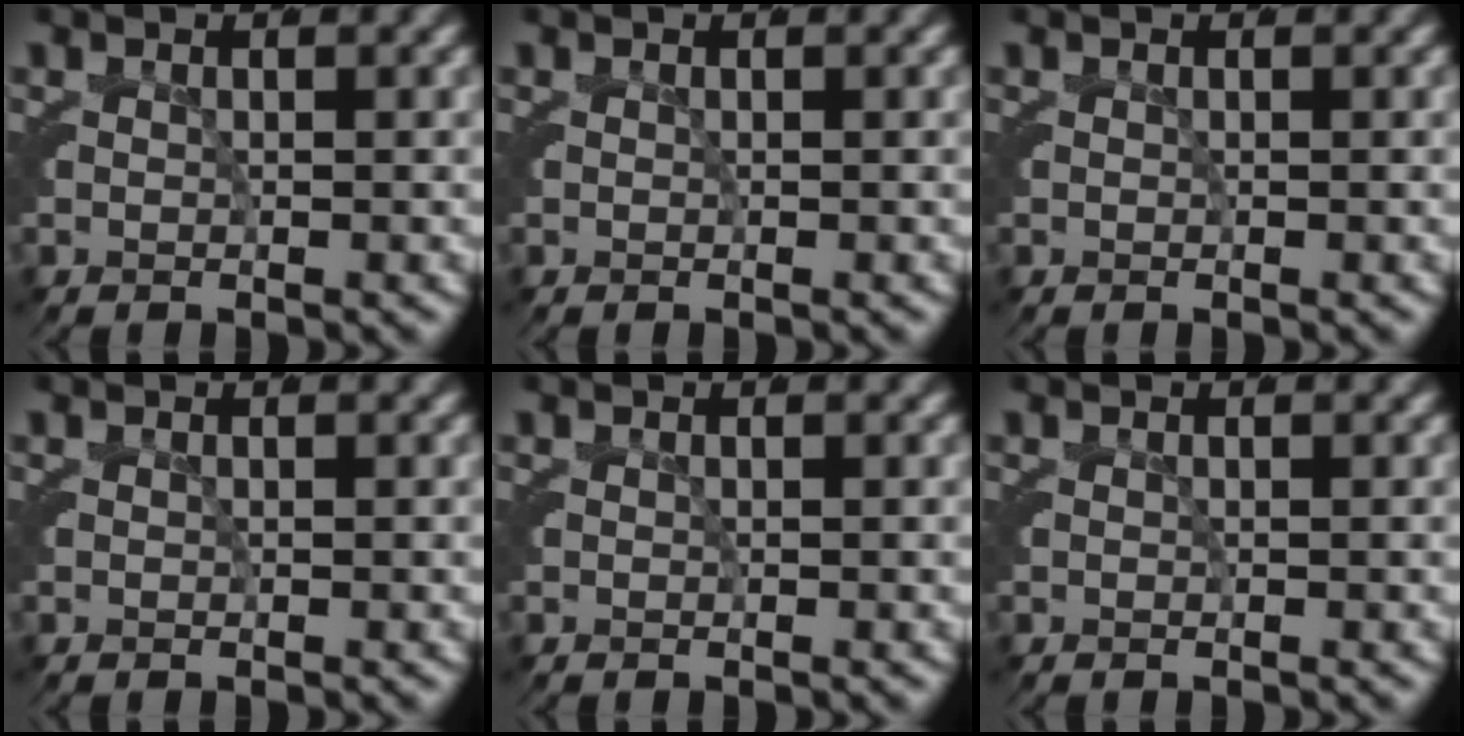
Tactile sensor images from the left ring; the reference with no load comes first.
{"total": 0.0}
{"total": 0.0}
{"total": 0.0}
{"total": 0.0}
{"total": 0.0}